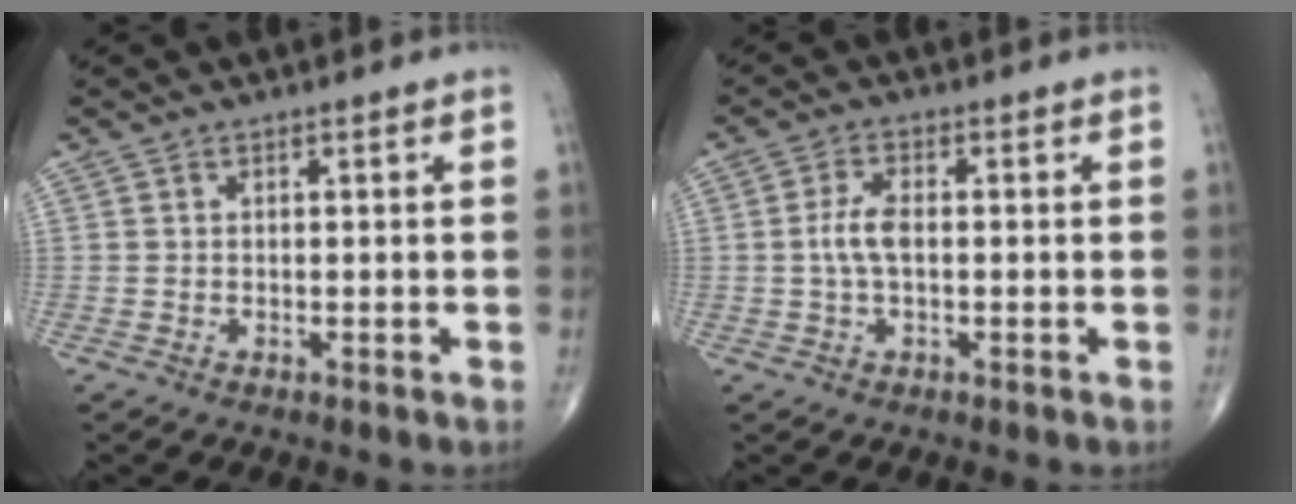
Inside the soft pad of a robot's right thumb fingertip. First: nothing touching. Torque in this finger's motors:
{"motor_torque": [1.07, 0.92, 0.96, 0.14, 0.03]}